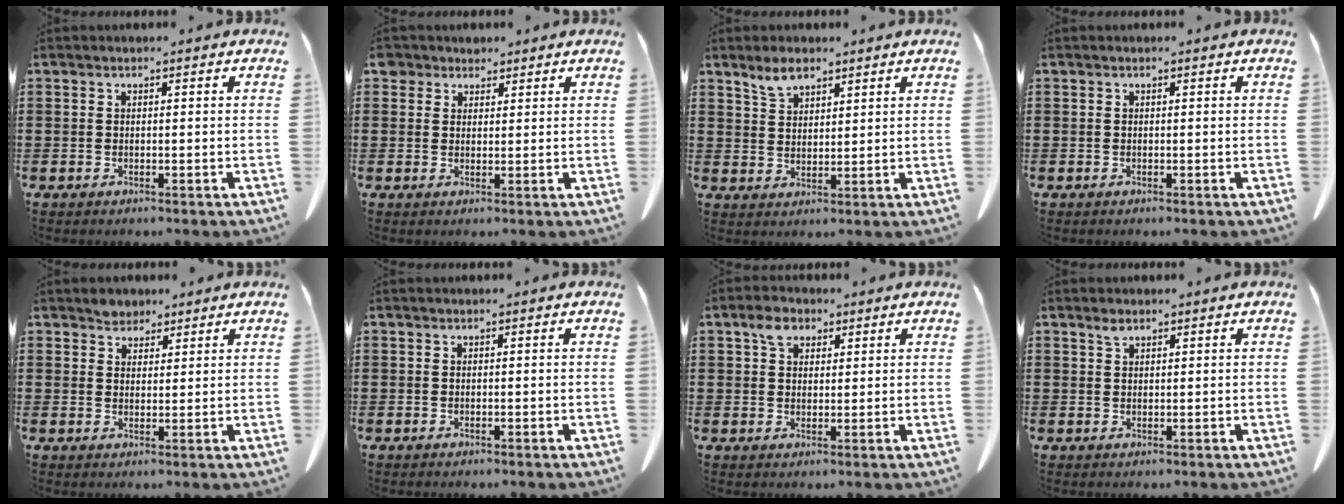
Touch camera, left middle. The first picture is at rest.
{"total": 2.8, "force": [2.3, 1.6, 0.4], "torque": [-0.009, 0.004, 0.044]}
{"total": 3.8, "force": [2.9, 1.6, 1.8], "torque": [-0.044, 0.004, 0.055]}
{"total": 0.0}
{"total": 2.6, "force": [2.3, 1.1, 0.0], "torque": [-0.008, 0.003, 0.047]}
{"total": 0.0}
{"total": 3.9, "force": [2.3, 2.3, 2.1], "torque": [-0.042, 0.005, 0.041]}
{"total": 1.4, "force": [1.0, 0.5, 0.8], "torque": [-0.019, 0.000, 0.021]}